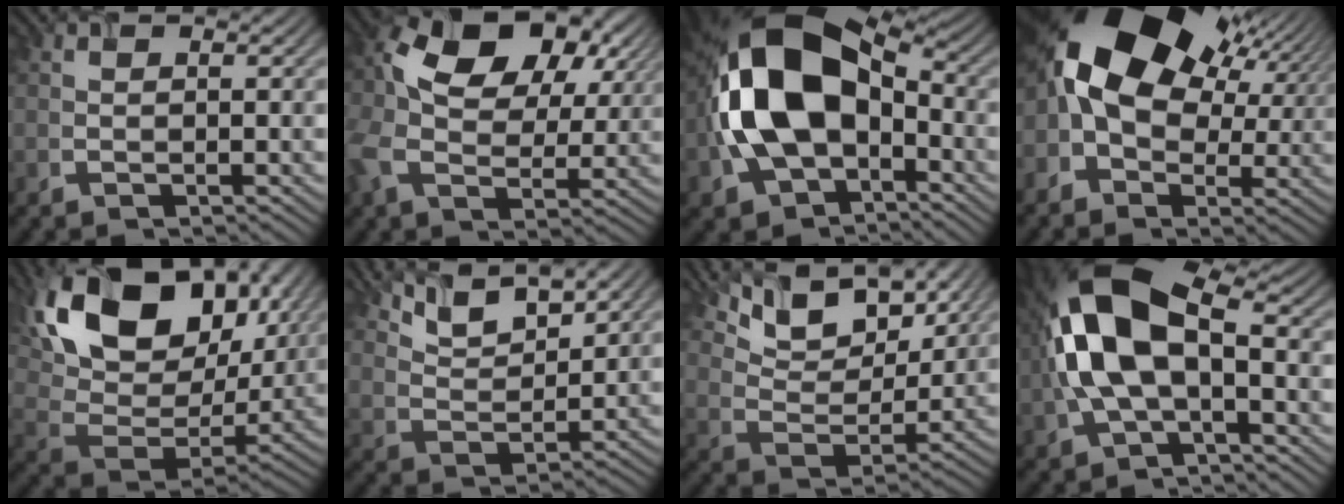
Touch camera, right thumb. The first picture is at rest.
{"total": 15.1, "force": [4.3, 10.4, 10.1], "torque": [-0.215, 0.005, 0.083]}
{"total": 16.5, "force": [-2.4, 11.2, 11.8], "torque": [-0.251, -0.012, -0.045]}
{"total": 18.1, "force": [4.4, 12.3, 12.5], "torque": [-0.234, -0.006, 0.097]}
{"total": 18.7, "force": [8.6, 11.7, 11.7], "torque": [-0.243, 0.018, 0.147]}
{"total": 8.2, "force": [6.4, 2.7, 4.3], "torque": [-0.099, 0.000, 0.127]}
{"total": 11.7, "force": [8.6, 5.2, 6.1], "torque": [-0.133, -0.009, 0.146]}
{"total": 13.7, "force": [-0.2, 7.5, 11.5], "torque": [-0.255, 0.019, -0.011]}